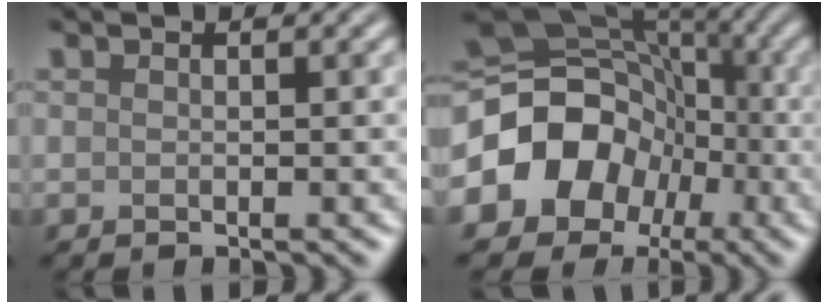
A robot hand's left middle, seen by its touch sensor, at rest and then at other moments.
{"total": 12.5, "force": [-3.0, 10.6, 6.0], "torque": [-0.113, -0.003, -0.085]}